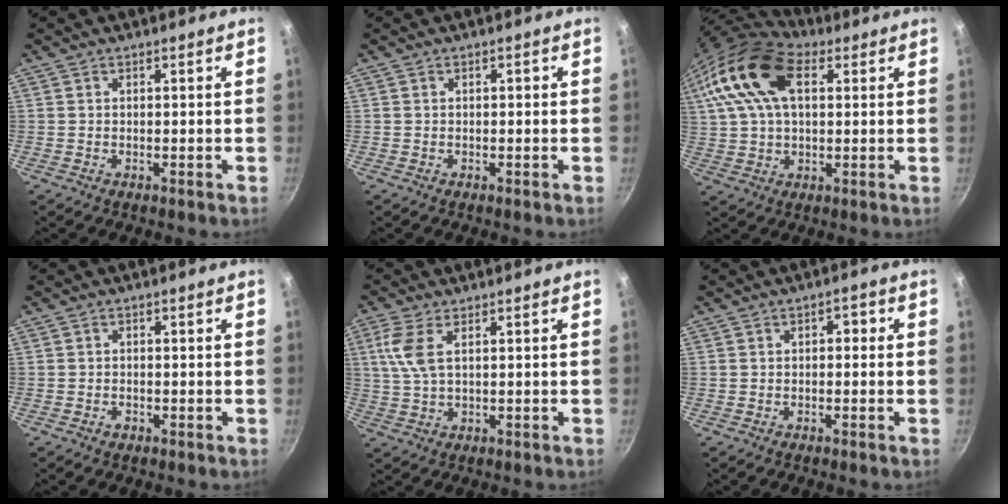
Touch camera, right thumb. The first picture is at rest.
{"total": 0.6, "force": [0.1, 0.3, 0.5], "torque": [-0.003, 0.004, 0.002]}
{"total": 18.4, "force": [6.5, 10.8, 13.4], "torque": [-0.260, 0.011, 0.107]}
{"total": 1.0, "force": [-0.6, 0.8, 0.3], "torque": [-0.002, 0.001, -0.009]}
{"total": 6.2, "force": [2.1, 2.7, 5.2], "torque": [-0.117, 0.002, 0.045]}
{"total": 2.1, "force": [0.2, 1.4, 1.6], "torque": [-0.014, 0.006, -0.003]}